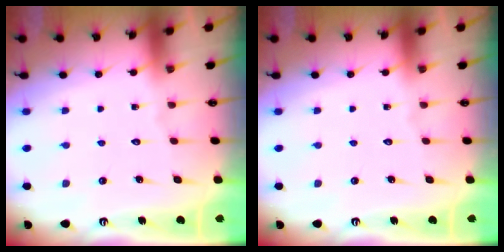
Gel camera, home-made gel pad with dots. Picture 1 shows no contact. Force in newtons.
{"total": 0.0}